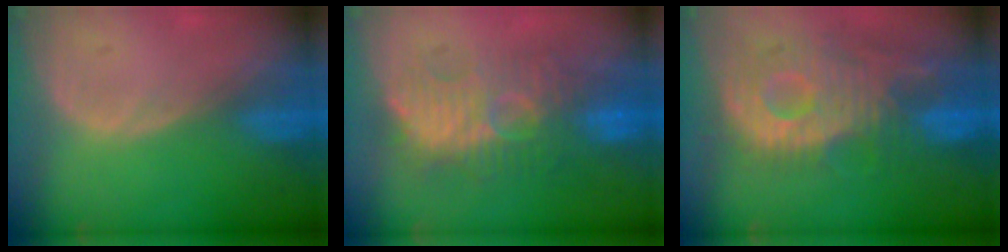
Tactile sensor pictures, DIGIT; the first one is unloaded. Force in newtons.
{"total": 9.8, "press": 9.8, "slide": 0.8}
{"total": 12.3, "press": 10.8, "slide": 5.9}